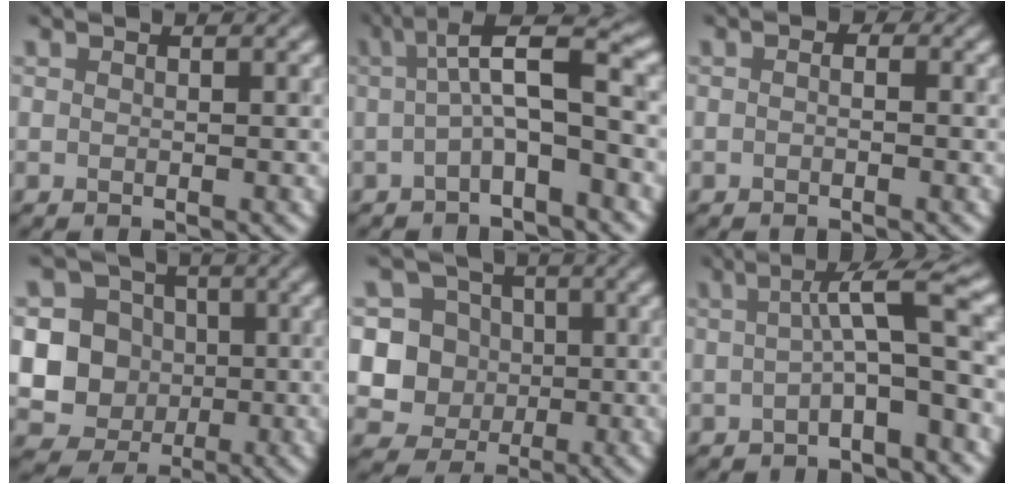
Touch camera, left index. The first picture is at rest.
{"total": 5.5, "force": [0.3, 1.2, 5.4], "torque": [-0.082, 0.025, -0.003]}
{"total": 0.8, "force": [-0.1, 0.5, 0.7], "torque": [0.000, -0.002, -0.013]}
{"total": 10.3, "force": [-0.4, 9.9, 2.8], "torque": [-0.072, 0.011, -0.023]}
{"total": 6.6, "force": [0.4, 6.4, 1.6], "torque": [-0.024, 0.026, -0.009]}
{"total": 5.4, "force": [-0.2, 0.8, 5.4], "torque": [-0.076, 0.020, -0.011]}